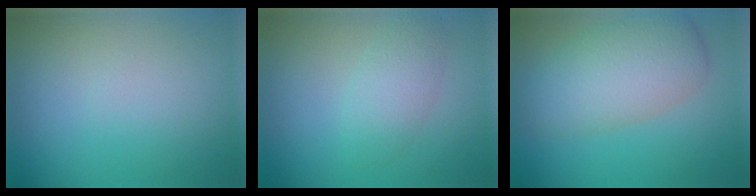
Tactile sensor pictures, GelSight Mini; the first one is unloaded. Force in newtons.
{"total": 2.6, "press": 2.6, "slide": 0.1}
{"total": 6.1, "press": 6.1, "slide": 0.4}